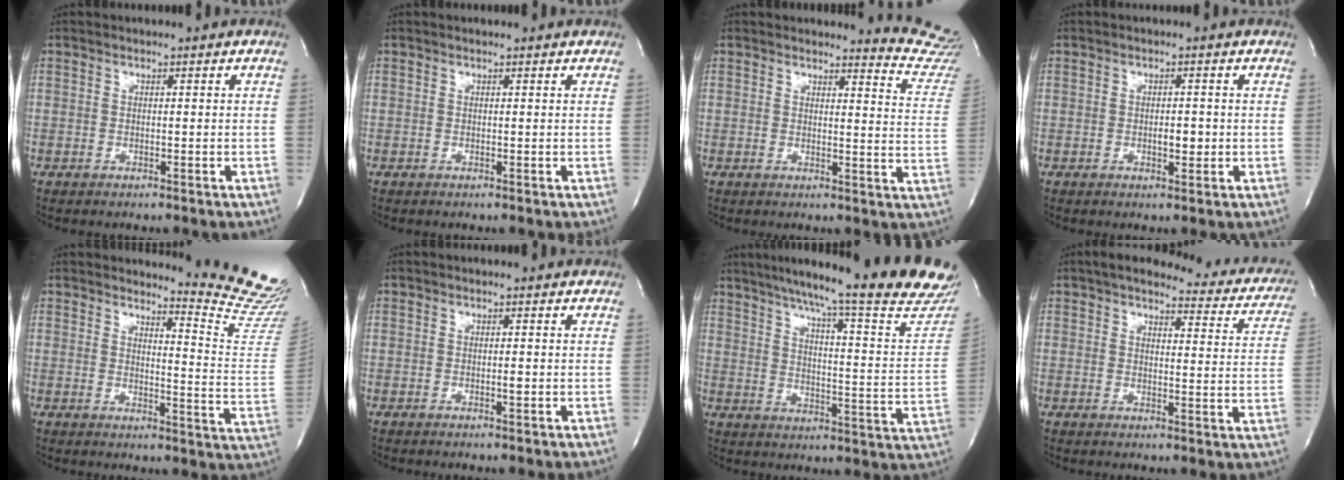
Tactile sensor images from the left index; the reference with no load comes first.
{"total": 1.0, "force": [1.0, 0.1, 0.1], "torque": [-0.009, 0.002, 0.008]}
{"total": 9.4, "force": [9.4, -0.5, -0.4], "torque": [0.014, -0.114, 0.073]}
{"total": 2.0, "force": [-0.3, 0.9, 1.7], "torque": [-0.027, 0.000, -0.002]}
{"total": 13.2, "force": [13.0, -1.7, 1.6], "torque": [-0.014, -0.151, 0.131]}
{"total": 0.6, "force": [0.0, 0.1, 0.6], "torque": [-0.013, -0.001, -0.003]}
{"total": 27.9, "force": [23.8, 1.0, 14.5], "torque": [-0.219, -0.065, 0.297]}
{"total": 17.2, "force": [15.0, 4.6, 6.9], "torque": [-0.064, -0.020, 0.155]}